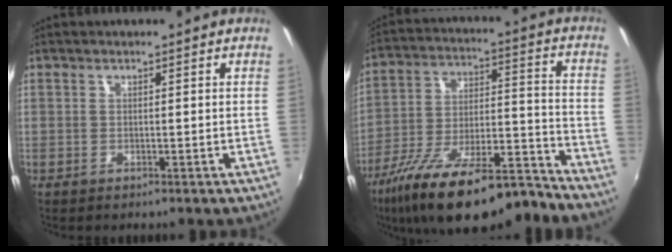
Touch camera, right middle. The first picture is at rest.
{"total": 22.4, "force": [-17.5, 5.0, 13.1], "torque": [-0.234, -0.036, -0.275]}